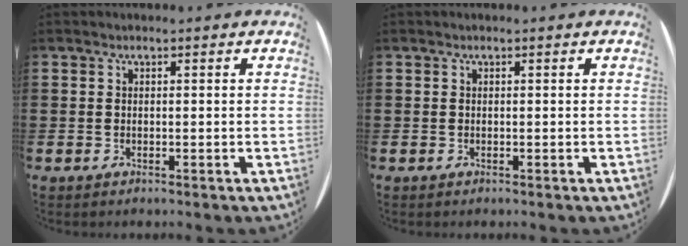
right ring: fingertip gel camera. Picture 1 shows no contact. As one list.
[{"total": 0.0}]